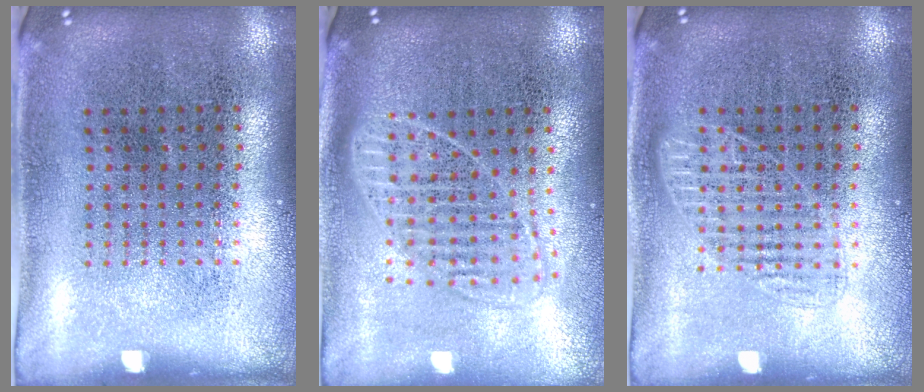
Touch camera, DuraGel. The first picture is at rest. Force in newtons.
{"total": 1.7, "press": 1.4, "slide": 1.0}
{"total": 1.6, "press": 1.6, "slide": 0.3}